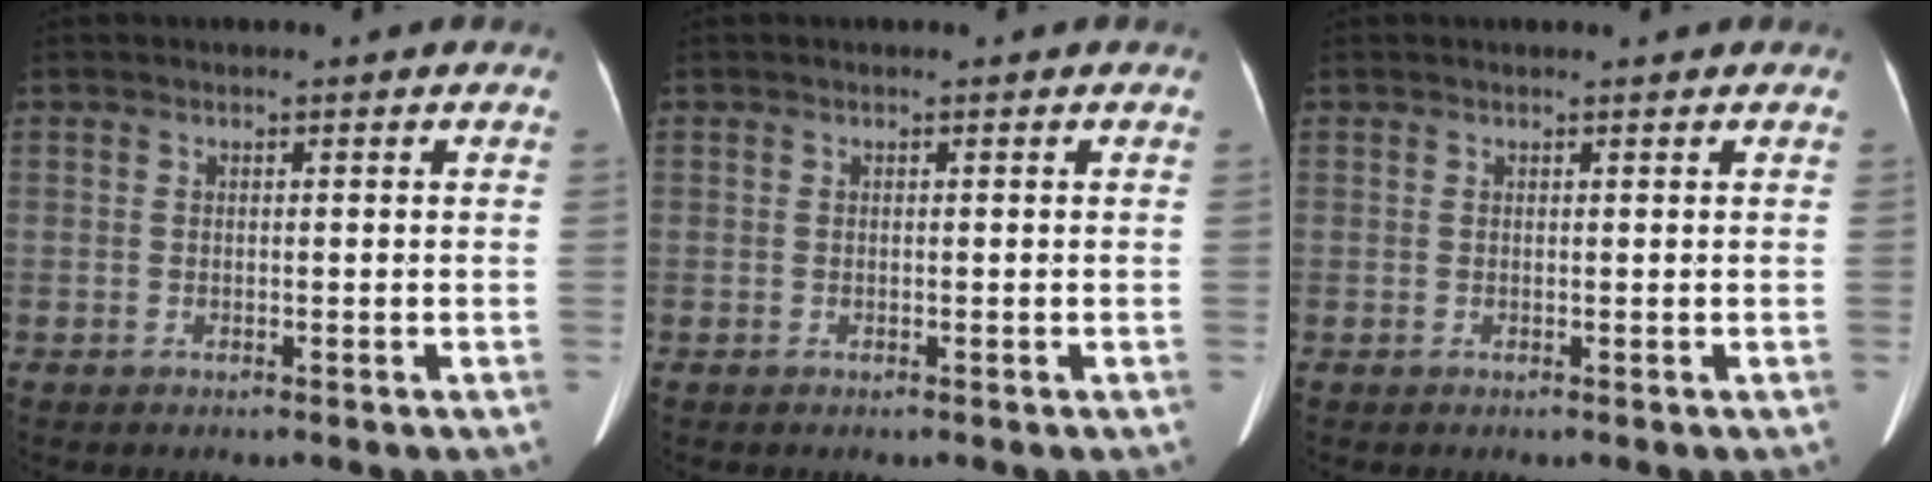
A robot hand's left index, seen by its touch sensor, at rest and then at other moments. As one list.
[{"total": 0.0}, {"total": 0.9, "force": [0.9, 0.1, 0.3], "torque": [-0.006, 0.011, 0.014]}]